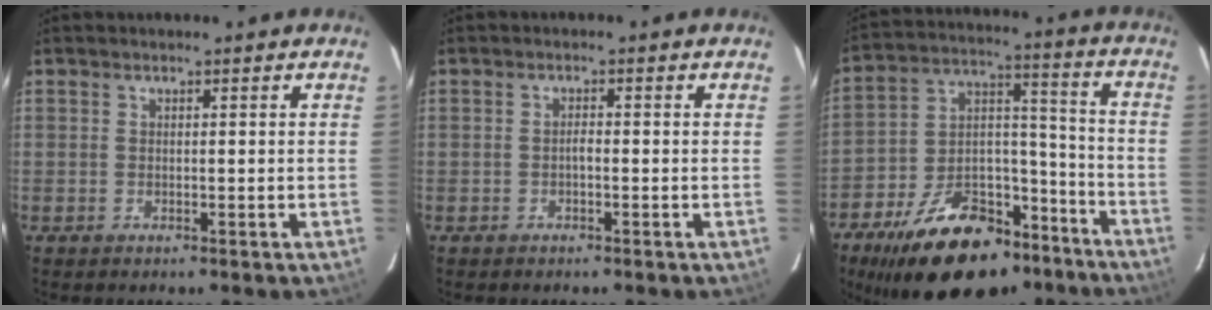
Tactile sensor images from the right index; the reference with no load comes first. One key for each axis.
{"total": 1.0, "fx": -0.5, "fy": 0.3, "fz": 0.8, "tx": -0.014, "ty": 0.006, "tz": -0.011}
{"total": 23.1, "fx": -15.8, "fy": 12.0, "fz": 12.0, "tx": -0.228, "ty": 0.046, "tz": -0.230}